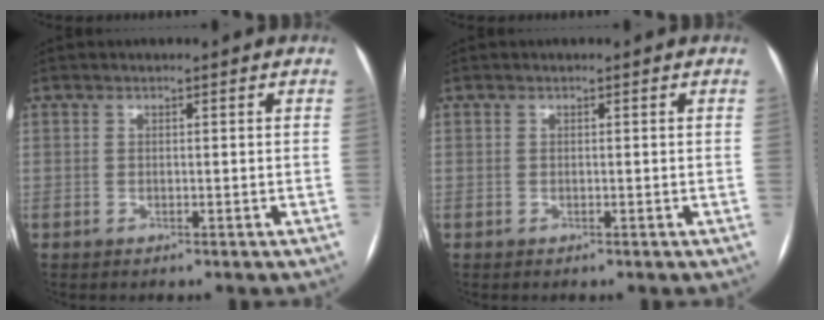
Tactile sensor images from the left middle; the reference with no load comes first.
{"total": 0.0}